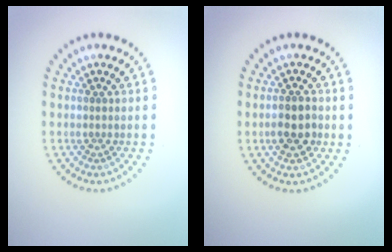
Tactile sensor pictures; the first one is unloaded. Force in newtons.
{"total": 2.7, "press": 2.6, "slide": 0.4}